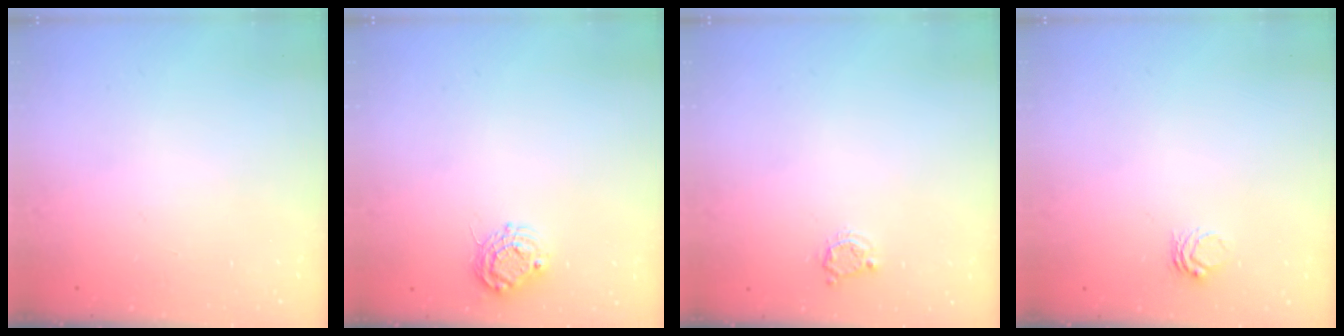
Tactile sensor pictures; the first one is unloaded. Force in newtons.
{"total": 7.5, "press": 7.5, "slide": 0.4}
{"total": 3.8, "press": 3.7, "slide": 0.5}
{"total": 3.5, "press": 3.4, "slide": 0.5}